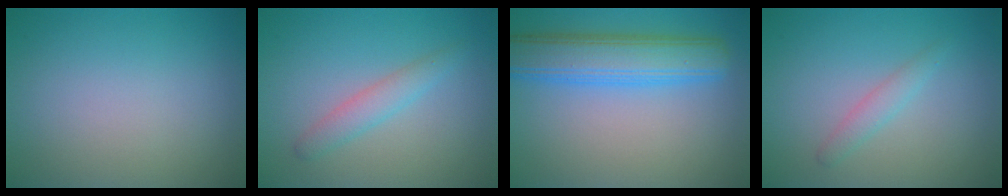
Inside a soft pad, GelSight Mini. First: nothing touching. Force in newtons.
{"total": 2.1, "press": 2.1, "slide": 0.1}
{"total": 6.5, "press": 6.5, "slide": 0.2}
{"total": 1.4, "press": 1.4, "slide": 0.0}